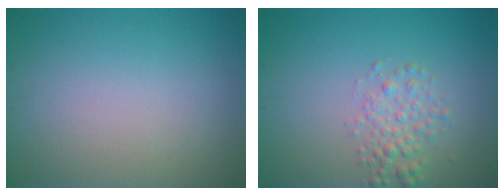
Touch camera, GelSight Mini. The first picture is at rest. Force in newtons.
{"total": 2.3, "press": 2.3, "slide": 0.1}